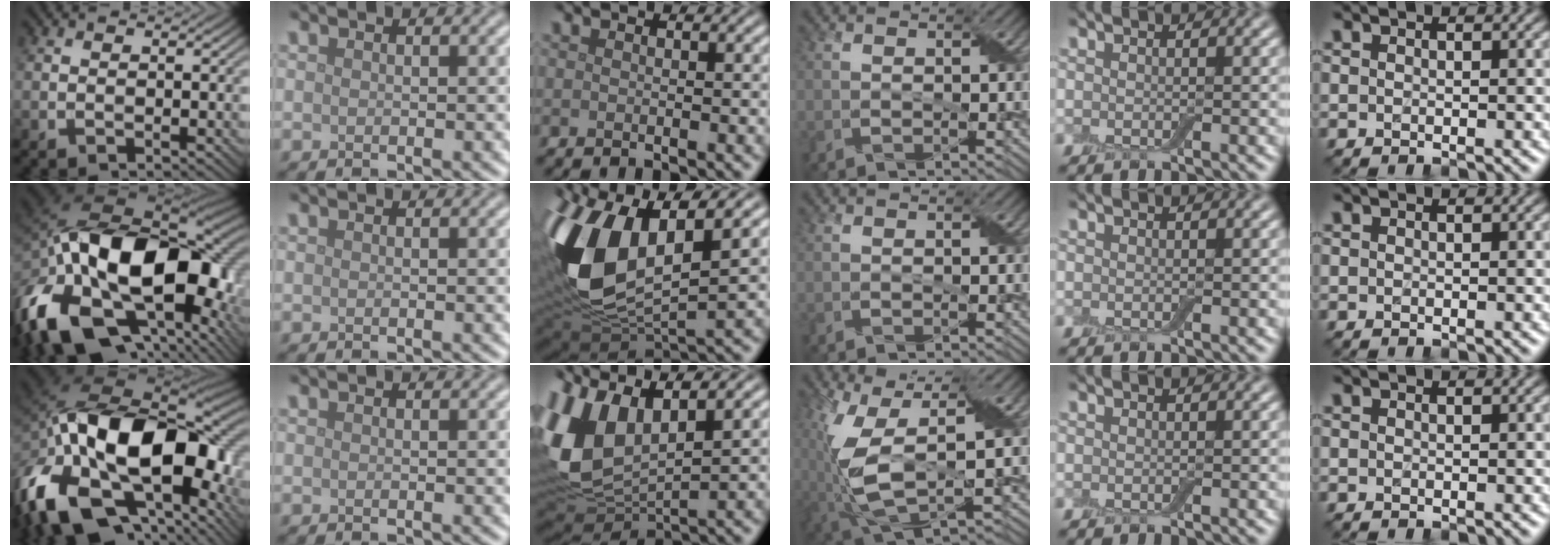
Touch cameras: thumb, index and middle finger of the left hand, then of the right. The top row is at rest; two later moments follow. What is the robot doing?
{"motion": "wrap", "object": "adhesive wrap"}